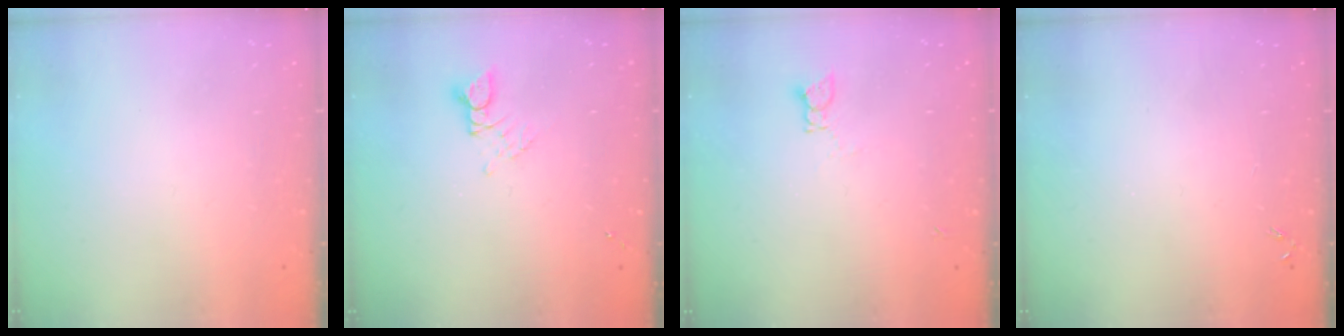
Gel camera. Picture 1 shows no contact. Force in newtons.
{"total": 2.9, "press": 2.9, "slide": 0.4}
{"total": 1.8, "press": 1.7, "slide": 0.2}
{"total": 0.0}